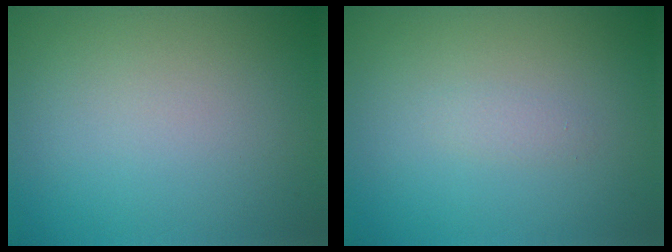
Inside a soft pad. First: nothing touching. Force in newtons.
{"total": 0.8, "press": 0.8, "slide": 0.0}